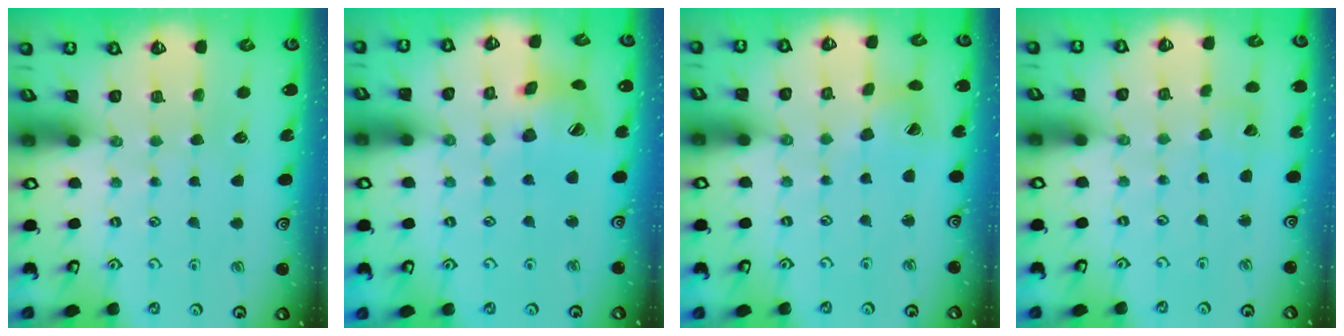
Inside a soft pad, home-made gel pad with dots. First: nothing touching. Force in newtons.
{"total": 13.1, "press": 13.0, "slide": 1.7}
{"total": 6.9, "press": 6.9, "slide": 0.5}
{"total": 2.9, "press": 2.9, "slide": 0.3}